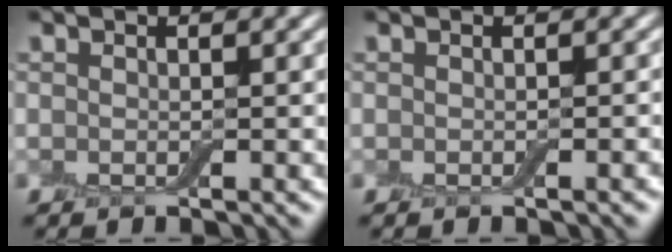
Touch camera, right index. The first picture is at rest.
{"total": 0.6, "force": [-0.3, 0.0, 0.5], "torque": [-0.005, 0.002, -0.004]}